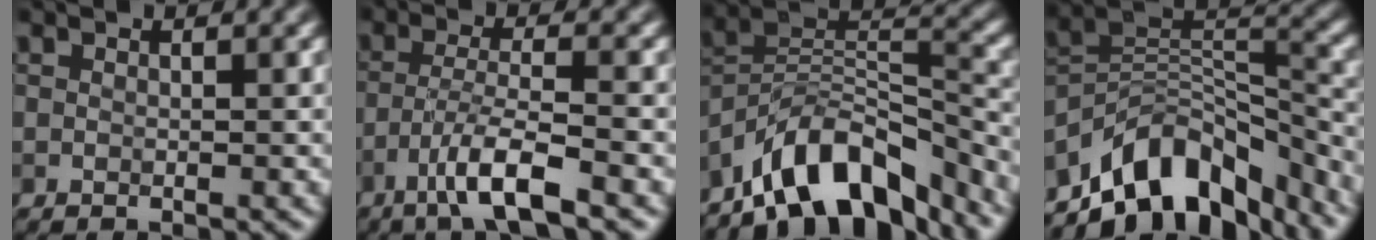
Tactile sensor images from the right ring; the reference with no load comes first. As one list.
[{"total": 5.1, "force": [-3.0, 0.6, 4.1], "torque": [-0.071, 0.005, -0.061]}, {"total": 10.5, "force": [-8.0, 3.7, 5.8], "torque": [-0.081, 0.010, -0.155]}, {"total": 11.2, "force": [-8.1, 5.1, 5.9], "torque": [-0.093, 0.012, -0.151]}]